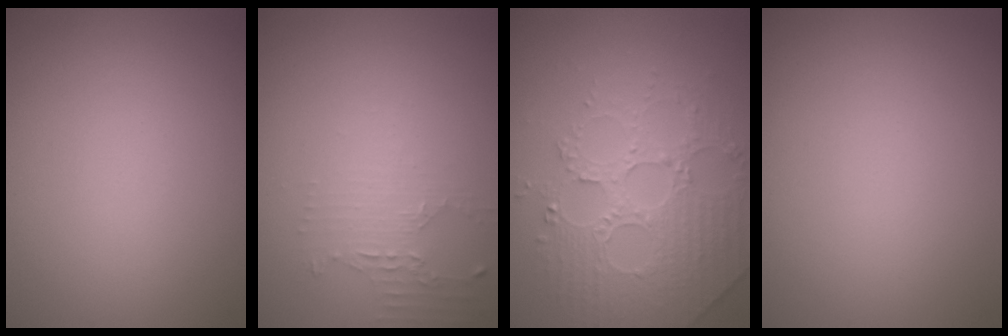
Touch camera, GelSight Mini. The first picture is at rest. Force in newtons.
{"total": 2.0, "press": 1.4, "slide": 1.5}
{"total": 4.2, "press": 3.9, "slide": 1.3}
{"total": 0.0}